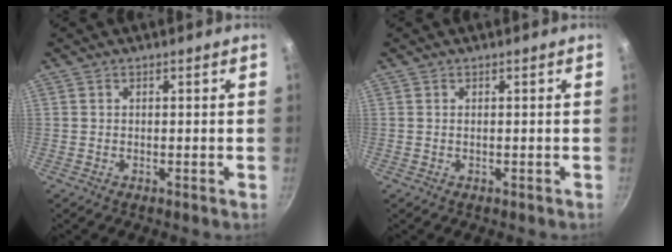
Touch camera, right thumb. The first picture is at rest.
{"total": 0.0}